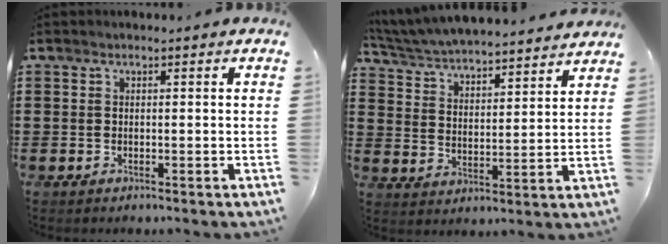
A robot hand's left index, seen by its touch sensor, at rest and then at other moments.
{"total": 5.3, "force": [5.2, 0.0, 0.9], "torque": [-0.044, -0.036, 0.088]}